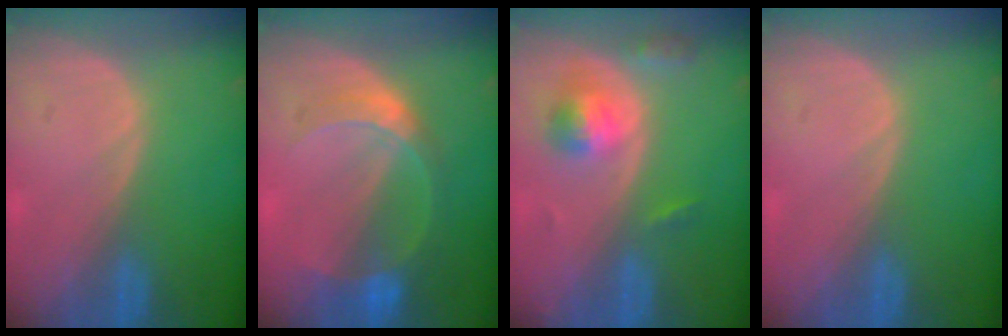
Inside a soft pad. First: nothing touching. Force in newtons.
{"total": 6.7, "press": 5.9, "slide": 3.2}
{"total": 5.3, "press": 4.8, "slide": 2.2}
{"total": 0.0}